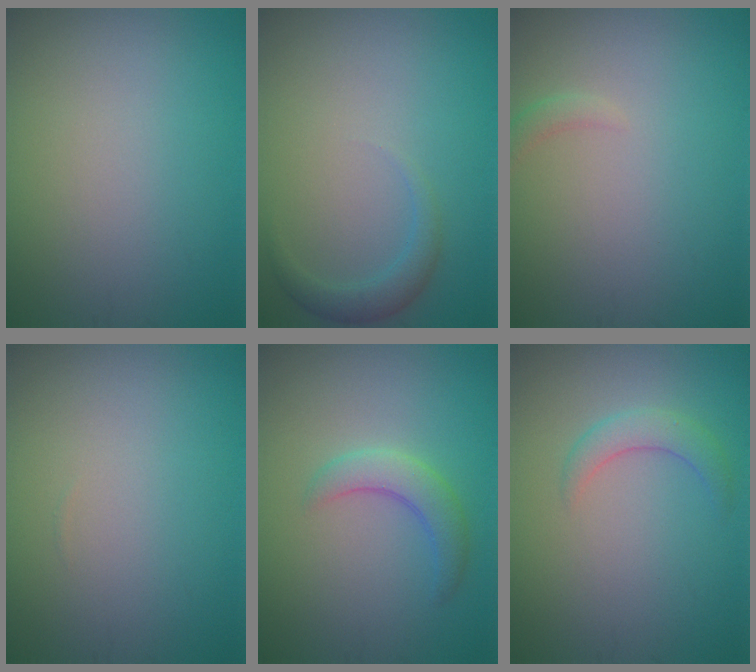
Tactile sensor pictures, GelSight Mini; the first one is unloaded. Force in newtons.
{"total": 1.7, "press": 1.7, "slide": 0.1}
{"total": 1.0, "press": 0.9, "slide": 0.2}
{"total": 0.0}
{"total": 2.9, "press": 2.9, "slide": 0.2}
{"total": 2.0, "press": 2.0, "slide": 0.1}